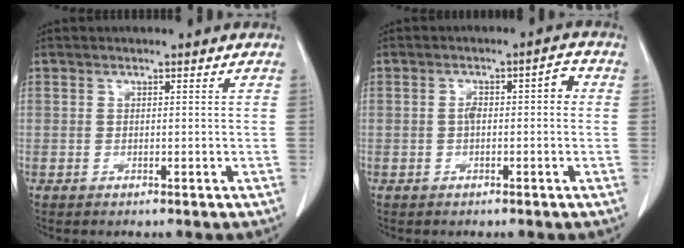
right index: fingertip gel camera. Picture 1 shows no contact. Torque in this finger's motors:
{"motor_torque": [0.26, -0.04, 0.05, 0.03]}